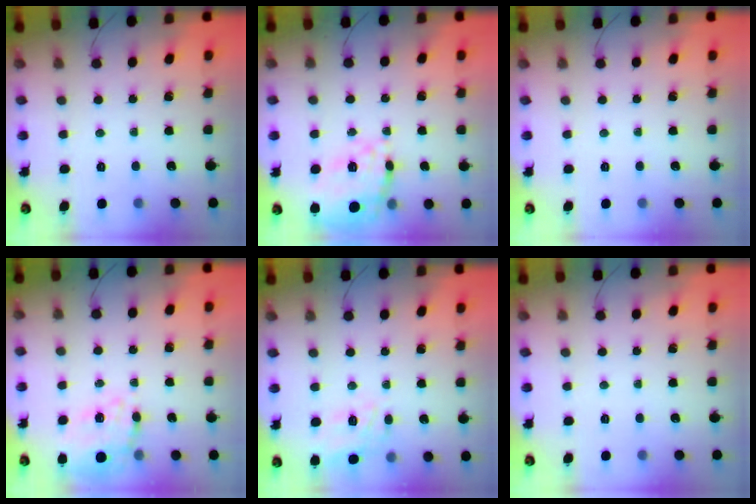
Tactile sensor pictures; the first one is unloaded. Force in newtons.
{"total": 23.1, "press": 23.0, "slide": 2.1}
{"total": 0.0}
{"total": 13.3, "press": 13.0, "slide": 2.9}
{"total": 6.5, "press": 6.4, "slide": 1.0}
{"total": 0.0}